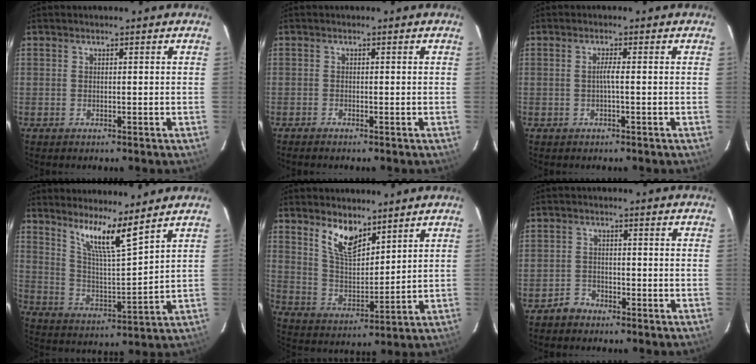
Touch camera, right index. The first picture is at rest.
{"total": 0.8, "force": [-0.8, 0.1, 0.2], "torque": [-0.010, -0.002, -0.016]}
{"total": 1.4, "force": [-0.3, -0.3, 1.3], "torque": [-0.024, 0.001, -0.008]}
{"total": 10.0, "force": [7.6, 0.1, 6.4], "torque": [-0.108, -0.011, 0.146]}
{"total": 8.8, "force": [6.0, 3.6, 5.4], "torque": [-0.095, 0.001, 0.122]}
{"total": 2.9, "force": [-2.2, 1.8, -0.1], "torque": [-0.001, 0.010, -0.040]}